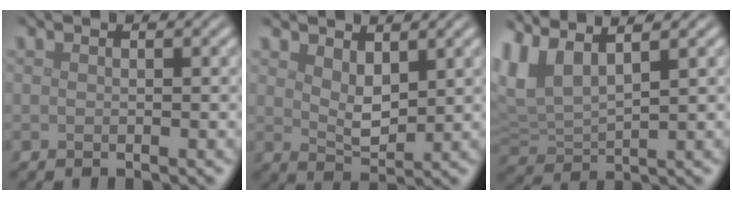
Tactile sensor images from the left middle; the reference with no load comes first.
{"total": 2.8, "force": [1.6, 1.3, 2.0], "torque": [-0.041, -0.007, 0.034]}
{"total": 4.9, "force": [3.1, 1.6, 3.4], "torque": [-0.090, 0.012, 0.064]}